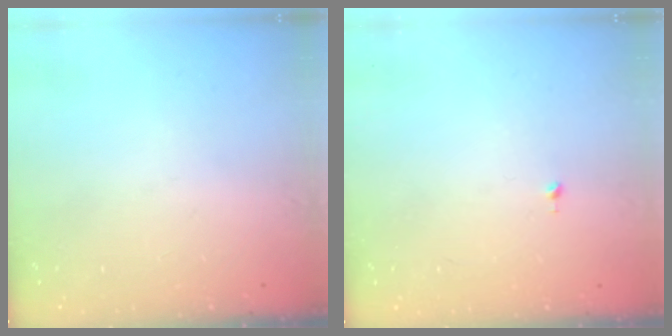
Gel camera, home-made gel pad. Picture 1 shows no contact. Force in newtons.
{"total": 4.4, "press": 4.4, "slide": 0.4}